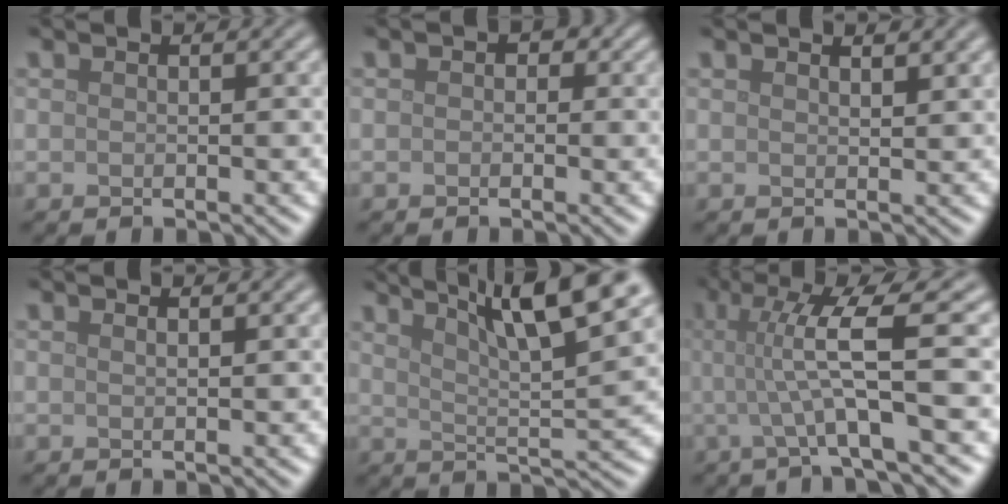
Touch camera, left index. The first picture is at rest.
{"total": 1.2, "force": [0.1, 1.0, 0.6], "torque": [-0.003, -0.003, -0.002]}
{"total": 1.3, "force": [1.1, 0.3, 0.6], "torque": [-0.006, 0.001, 0.018]}
{"total": 0.7, "force": [0.5, 0.2, 0.4], "torque": [-0.001, -0.001, 0.004]}
{"total": 11.3, "force": [6.7, 2.5, 8.8], "torque": [-0.110, 0.023, 0.096]}
{"total": 6.4, "force": [0.2, 0.8, 6.4], "torque": [-0.113, 0.004, 0.003]}